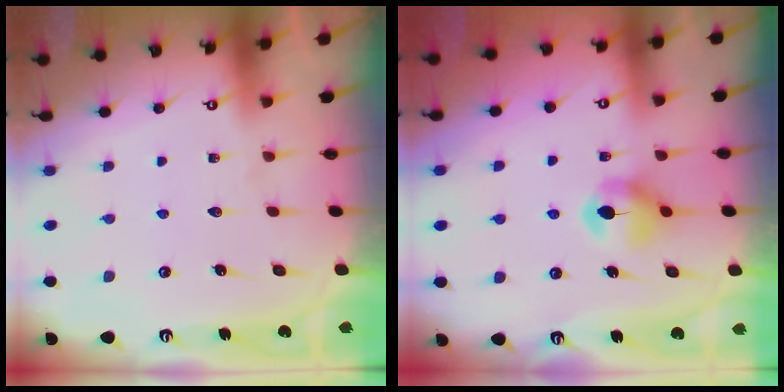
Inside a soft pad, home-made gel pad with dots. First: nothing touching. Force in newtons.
{"total": 6.4, "press": 6.3, "slide": 0.8}